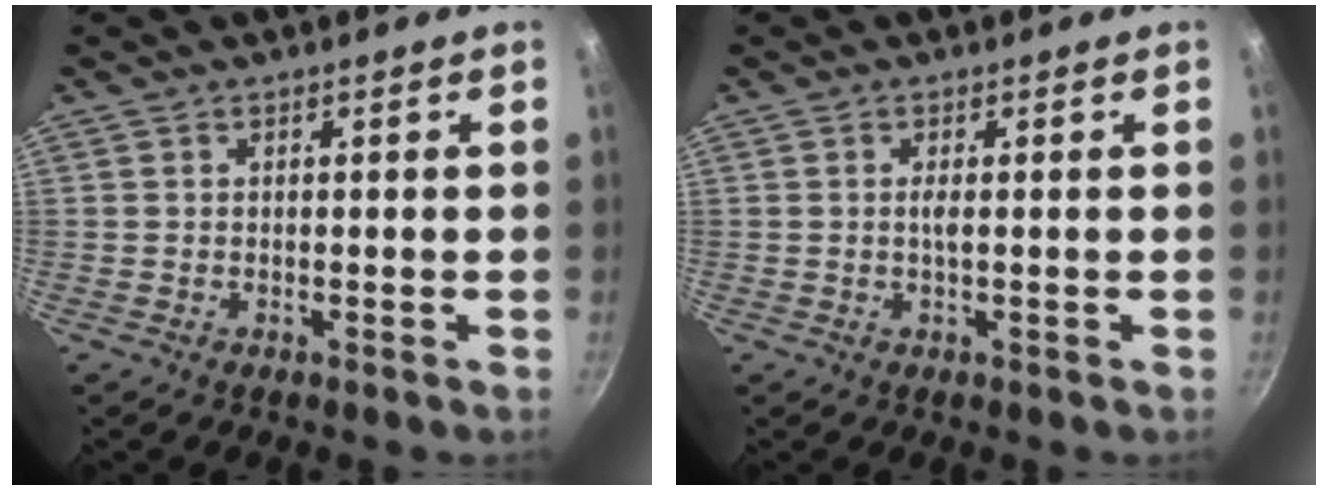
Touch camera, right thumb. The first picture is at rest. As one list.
[{"total": 1.4, "force": [0.1, 0.3, 1.3], "torque": [-0.027, -0.001, 0.001]}]